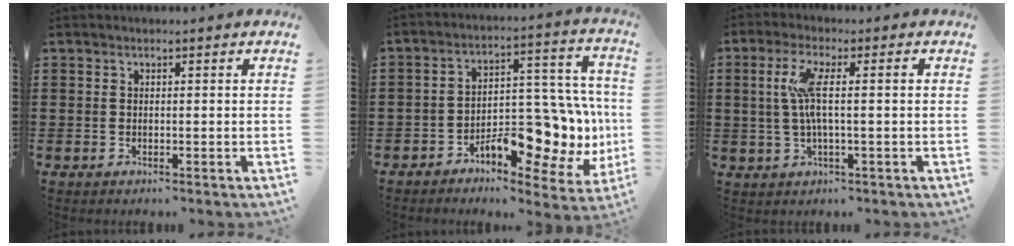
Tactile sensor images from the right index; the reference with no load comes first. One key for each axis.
{"total": 12.7, "fx": -4.1, "fy": 7.2, "fz": 9.7, "tx": -0.109, "ty": -0.005, "tz": -0.066}
{"total": 6.2, "fx": 0.5, "fy": 0.6, "fz": 6.1, "tx": -0.135, "ty": -0.012, "tz": -0.003}